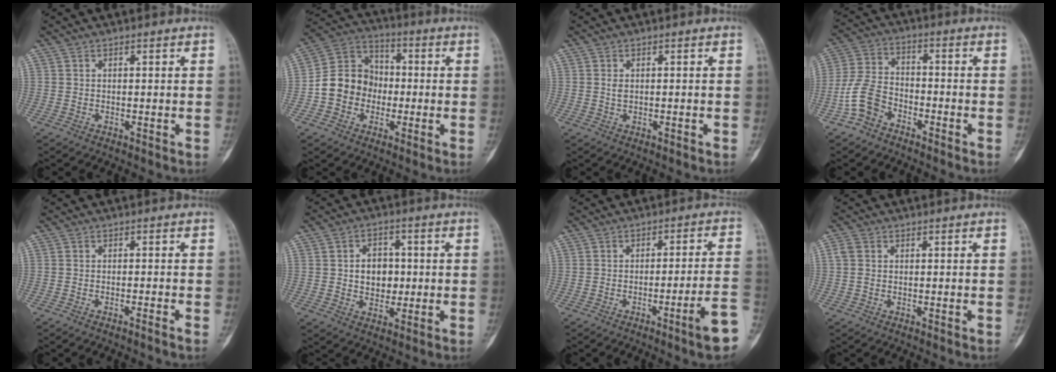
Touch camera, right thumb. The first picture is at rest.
{"total": 11.6, "force": [-2.1, 10.1, 5.3], "torque": [-0.068, 0.040, -0.048]}
{"total": 1.0, "force": [0.0, 0.6, 0.9], "torque": [-0.014, 0.001, 0.002]}
{"total": 8.2, "force": [-4.5, 5.3, 4.3], "torque": [-0.085, 0.034, -0.098]}
{"total": 1.5, "force": [-1.1, -0.5, 0.8], "torque": [-0.017, 0.012, -0.018]}
{"total": 7.1, "force": [0.3, 5.5, 4.4], "torque": [-0.031, 0.003, 0.004]}
{"total": 8.8, "force": [-4.3, -0.2, 7.6], "torque": [-0.105, 0.024, -0.062]}
{"total": 1.6, "force": [0.1, 1.2, 1.0], "torque": [-0.026, 0.003, 0.000]}